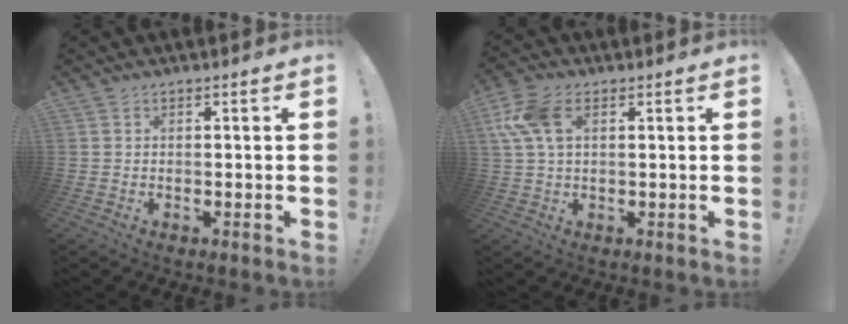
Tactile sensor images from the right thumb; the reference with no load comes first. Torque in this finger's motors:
{"motor_torque": [1.35, 1.48, 1.05, -0.02, 0.09]}